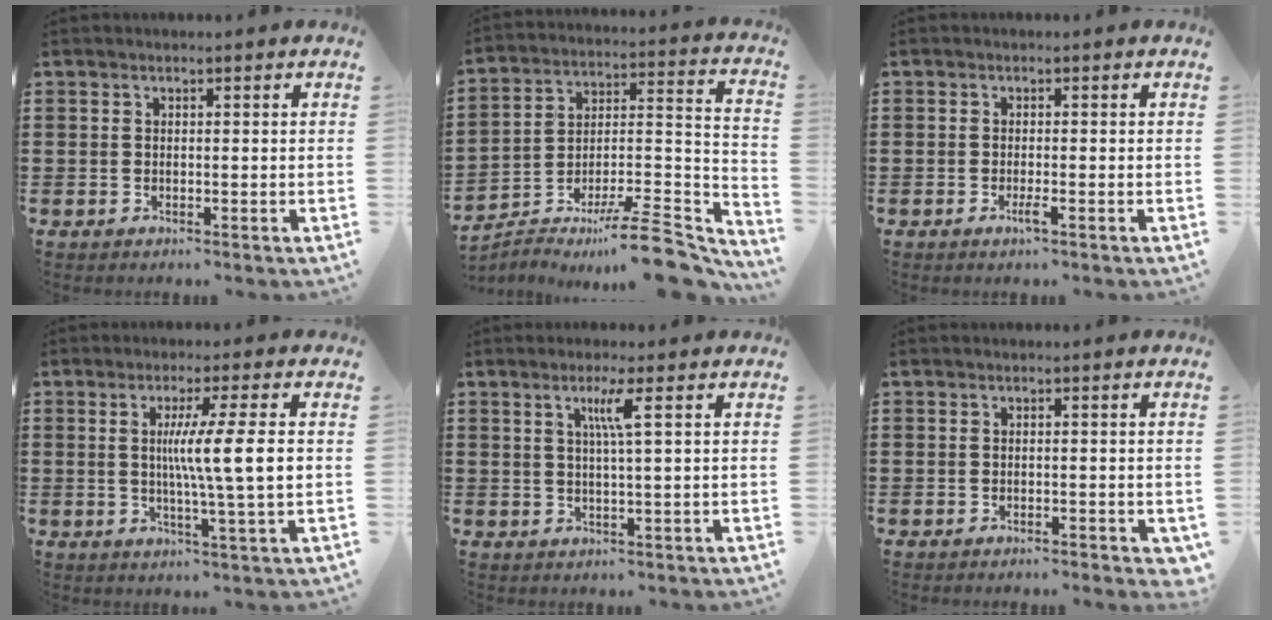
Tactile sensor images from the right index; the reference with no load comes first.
{"total": 10.4, "force": [-8.5, 1.8, 5.8], "torque": [-0.074, 0.028, -0.156]}
{"total": 1.6, "force": [-0.9, 0.1, 1.3], "torque": [-0.028, -0.004, -0.019]}
{"total": 8.3, "force": [0.7, -0.5, 8.3], "torque": [-0.151, -0.006, 0.003]}
{"total": 4.0, "force": [1.4, -0.6, 3.7], "torque": [-0.074, -0.005, 0.018]}
{"total": 0.6, "force": [-0.5, 0.1, 0.3], "torque": [-0.008, -0.004, -0.009]}